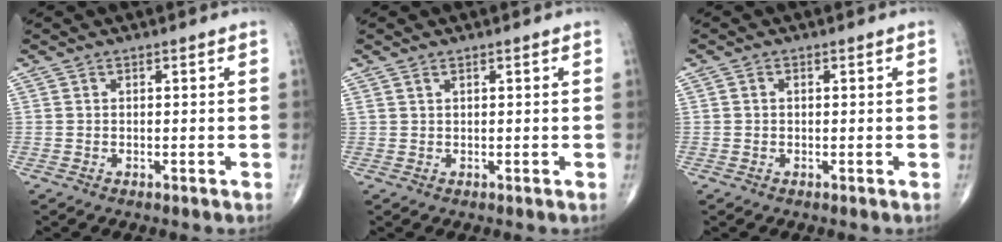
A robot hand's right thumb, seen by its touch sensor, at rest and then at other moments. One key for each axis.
{"total": 0.6, "fx": 0.5, "fy": 0.2, "fz": 0.4, "tx": -0.009, "ty": 0.005, "tz": 0.012}
{"total": 0.7, "fx": 0.0, "fy": 0.6, "fz": 0.4, "tx": -0.005, "ty": 0.002, "tz": -0.002}